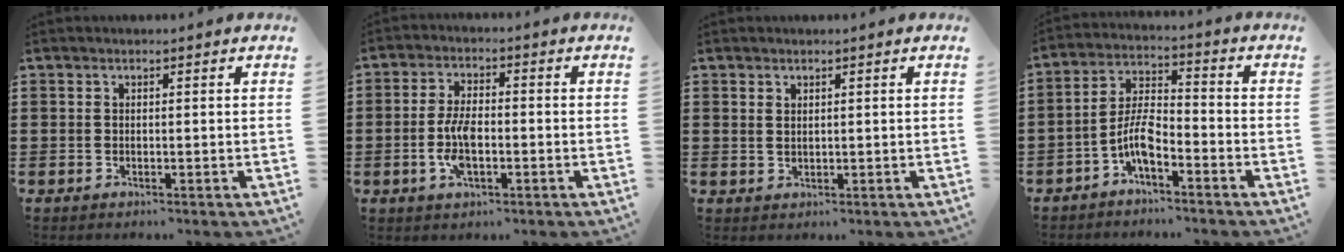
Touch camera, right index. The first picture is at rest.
{"total": 6.1, "force": [-1.4, 2.6, 5.3], "torque": [-0.120, -0.001, -0.032]}
{"total": 1.1, "force": [0.9, 0.5, 0.3], "torque": [-0.007, 0.003, 0.018]}
{"total": 6.2, "force": [-3.6, 2.0, 4.6], "torque": [-0.107, 0.001, -0.074]}